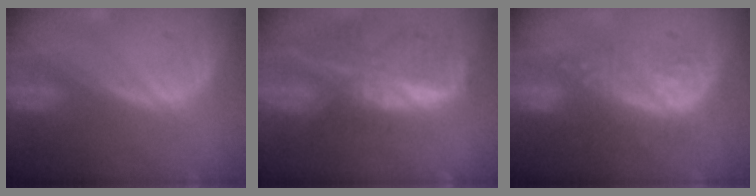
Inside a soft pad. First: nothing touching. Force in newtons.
{"total": 9.3, "press": 8.2, "slide": 4.5}
{"total": 8.9, "press": 8.3, "slide": 3.2}